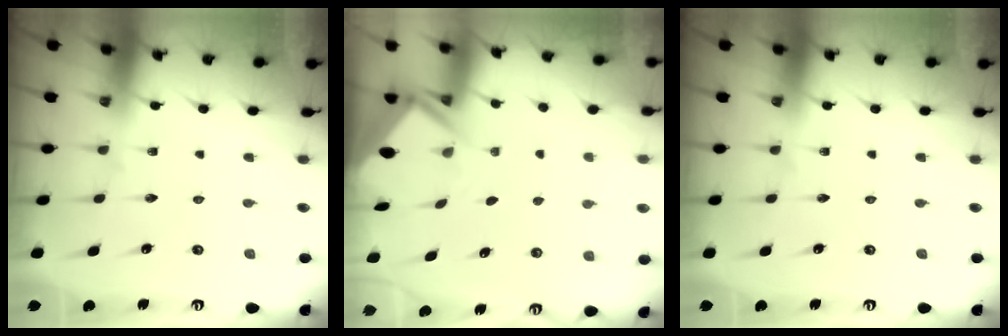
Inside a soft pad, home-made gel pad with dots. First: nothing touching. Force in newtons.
{"total": 2.9, "press": 2.9, "slide": 0.3}
{"total": 0.0}